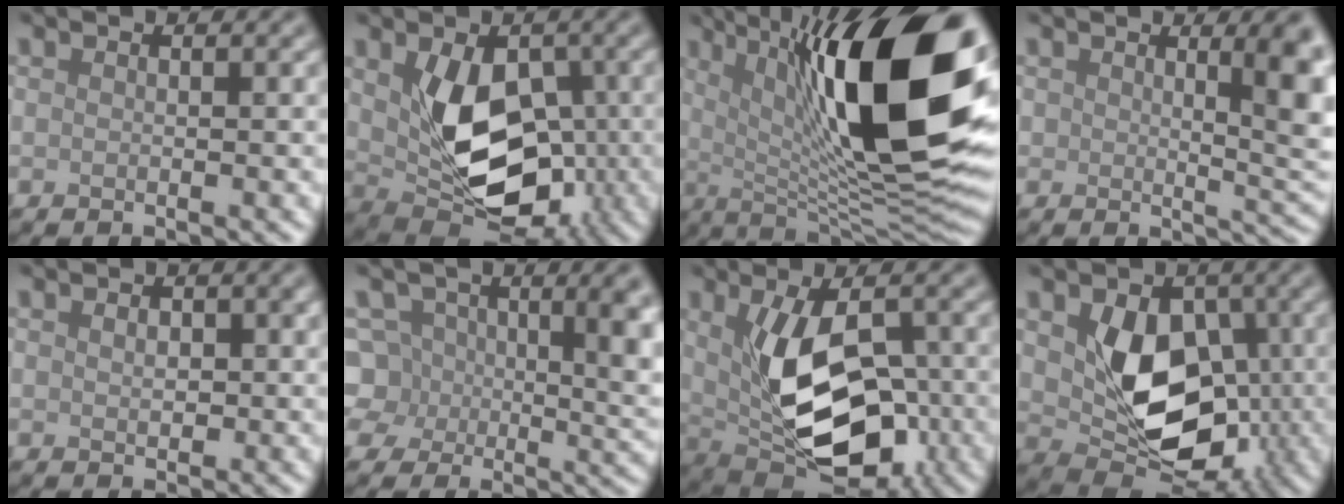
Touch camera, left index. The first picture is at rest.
{"total": 8.2, "force": [-0.2, 5.4, 6.2], "torque": [-0.114, -0.024, 0.014]}
{"total": 17.7, "force": [4.2, 5.1, 16.4], "torque": [-0.244, 0.002, 0.063]}
{"total": 5.4, "force": [1.6, 1.9, 4.8], "torque": [-0.050, -0.011, 0.024]}
{"total": 1.5, "force": [0.4, 1.0, 1.0], "torque": [-0.016, -0.002, 0.006]}
{"total": 9.0, "force": [1.1, 6.7, 5.9], "torque": [-0.077, -0.007, 0.017]}
{"total": 9.1, "force": [-0.4, 4.9, 7.6], "torque": [-0.139, -0.015, 0.007]}
{"total": 8.2, "force": [0.1, 5.7, 5.9], "torque": [-0.102, -0.021, 0.013]}